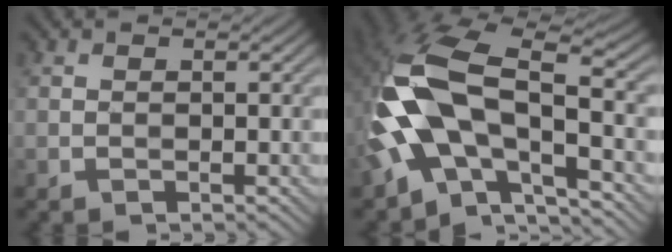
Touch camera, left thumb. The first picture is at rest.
{"total": 15.3, "force": [-3.2, 7.4, 13.0], "torque": [-0.278, 0.006, -0.072]}